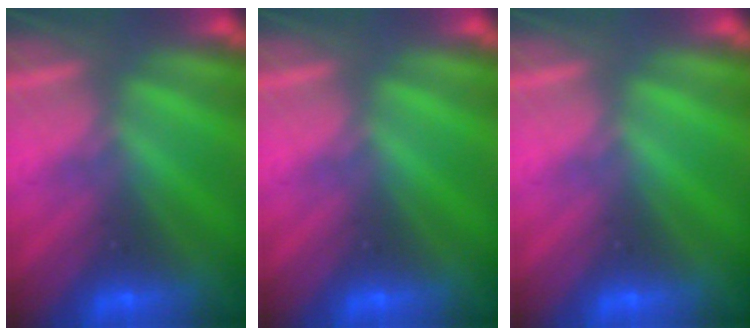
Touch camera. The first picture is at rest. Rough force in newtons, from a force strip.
{"total": 0.0}
{"total": 0.0}